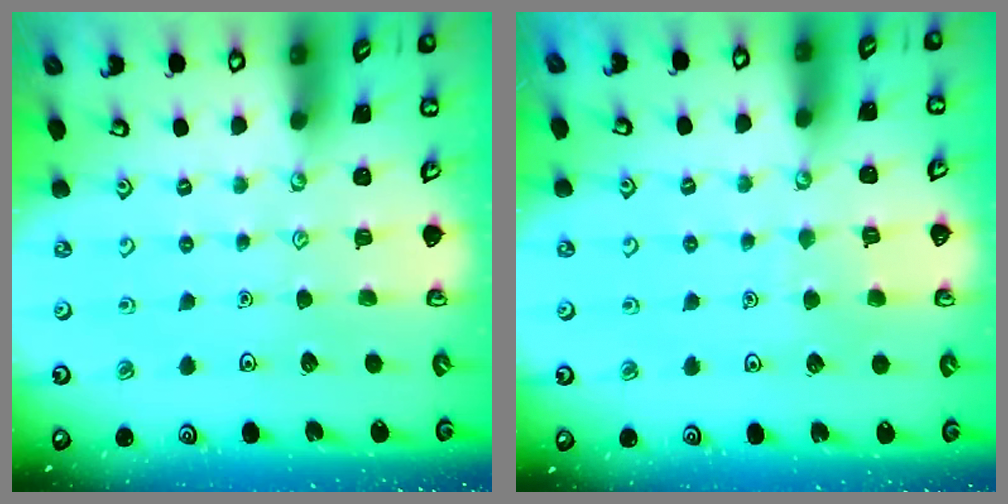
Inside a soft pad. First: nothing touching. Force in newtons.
{"total": 3.9, "press": 3.9, "slide": 0.3}